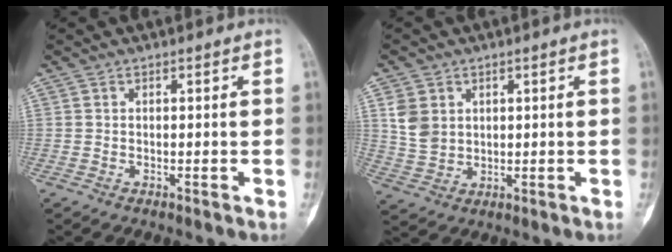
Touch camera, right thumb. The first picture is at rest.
{"total": 6.0, "force": [2.0, 4.8, 3.0], "torque": [-0.039, -0.009, 0.048]}